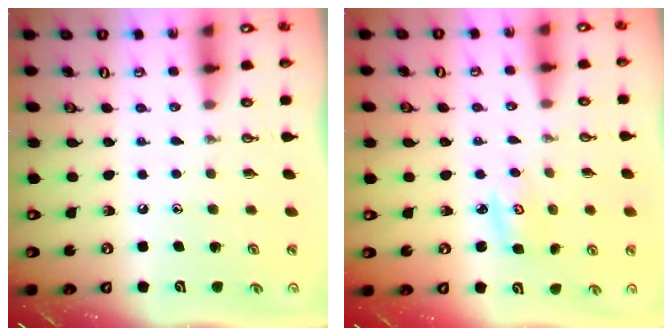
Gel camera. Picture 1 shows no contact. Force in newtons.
{"total": 2.6, "press": 2.6, "slide": 0.3}